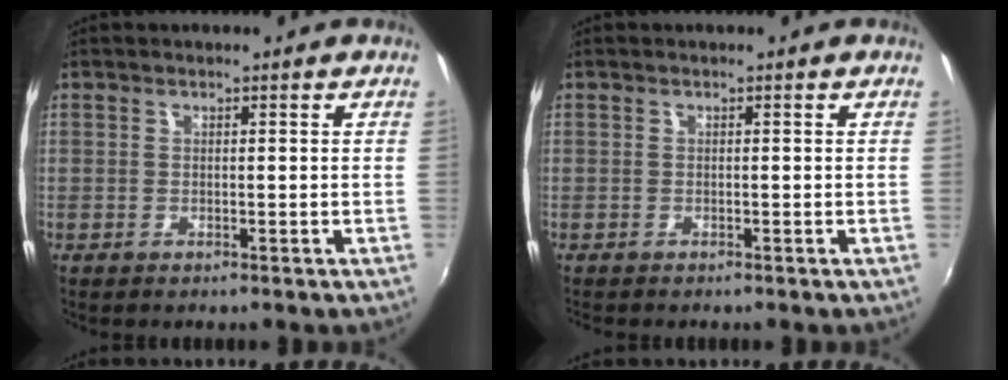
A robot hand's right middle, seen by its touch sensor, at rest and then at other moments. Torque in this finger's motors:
{"motor_torque": [0.14, -0.22, -0.01, 0.00]}